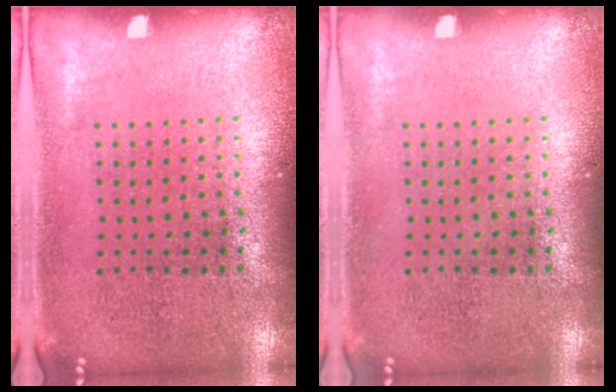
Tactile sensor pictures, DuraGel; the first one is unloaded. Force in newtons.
{"total": 0.0}